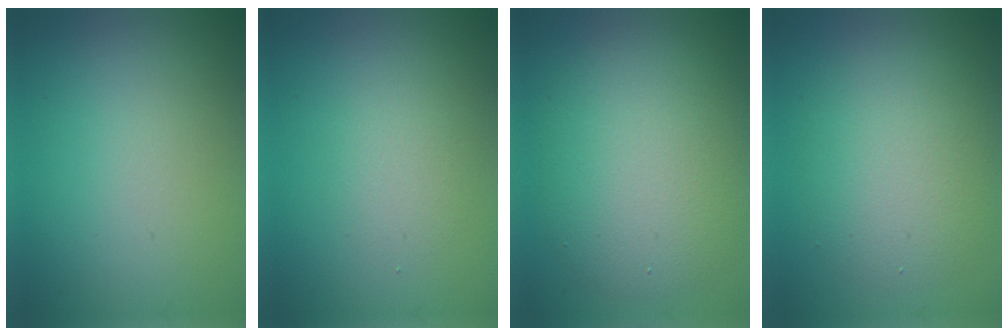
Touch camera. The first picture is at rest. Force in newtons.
{"total": 1.7, "press": 1.7, "slide": 0.1}
{"total": 7.1, "press": 7.1, "slide": 0.6}
{"total": 5.8, "press": 5.8, "slide": 0.2}